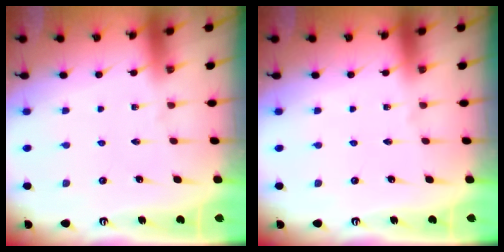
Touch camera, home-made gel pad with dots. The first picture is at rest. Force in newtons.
{"total": 0.0}